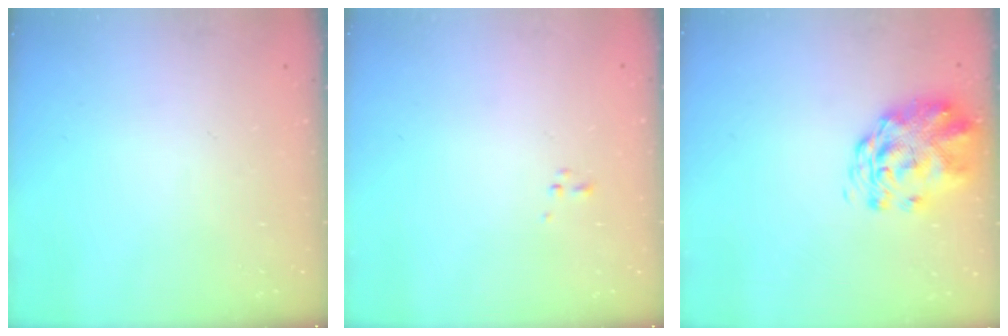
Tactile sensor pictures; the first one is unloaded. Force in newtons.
{"total": 0.6, "press": 0.6, "slide": 0.1}
{"total": 3.0, "press": 2.8, "slide": 1.1}